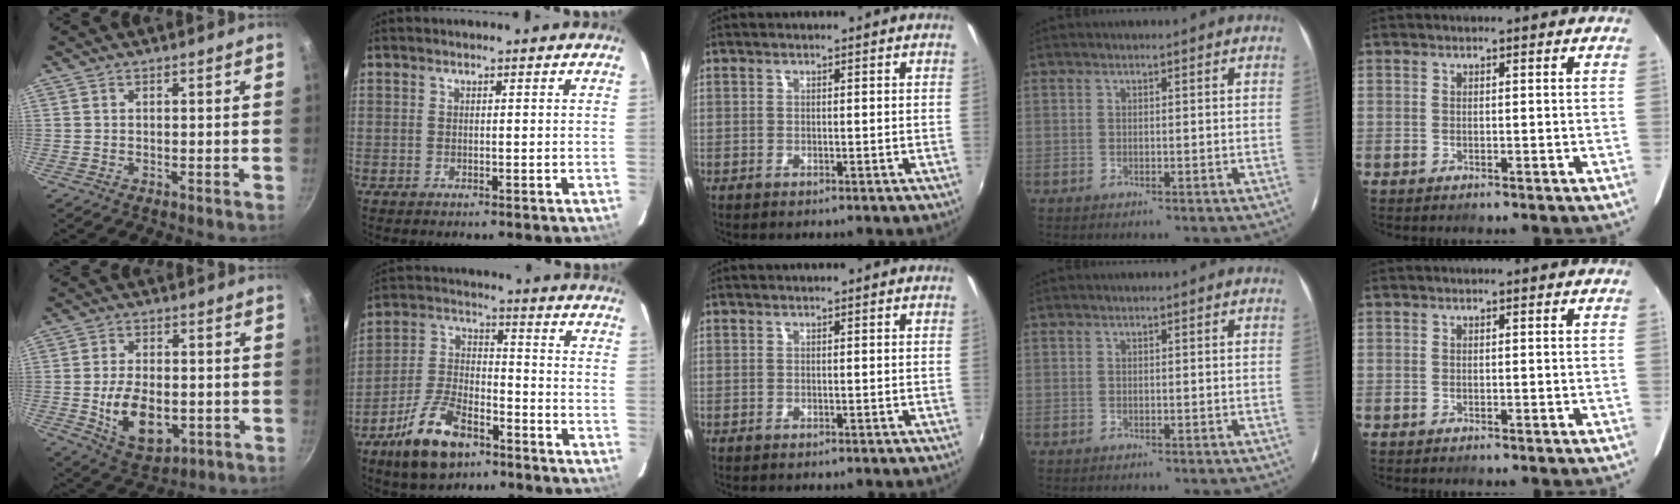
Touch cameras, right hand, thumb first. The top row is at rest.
{"thumb": {"total": 12.1, "force": [-2.0, 7.3, 9.4], "torque": [-0.147, -0.003, -0.019]}, "index": {"total": 13.3, "force": [-8.4, 6.2, 8.1], "torque": [-0.178, 0.003, -0.151]}}